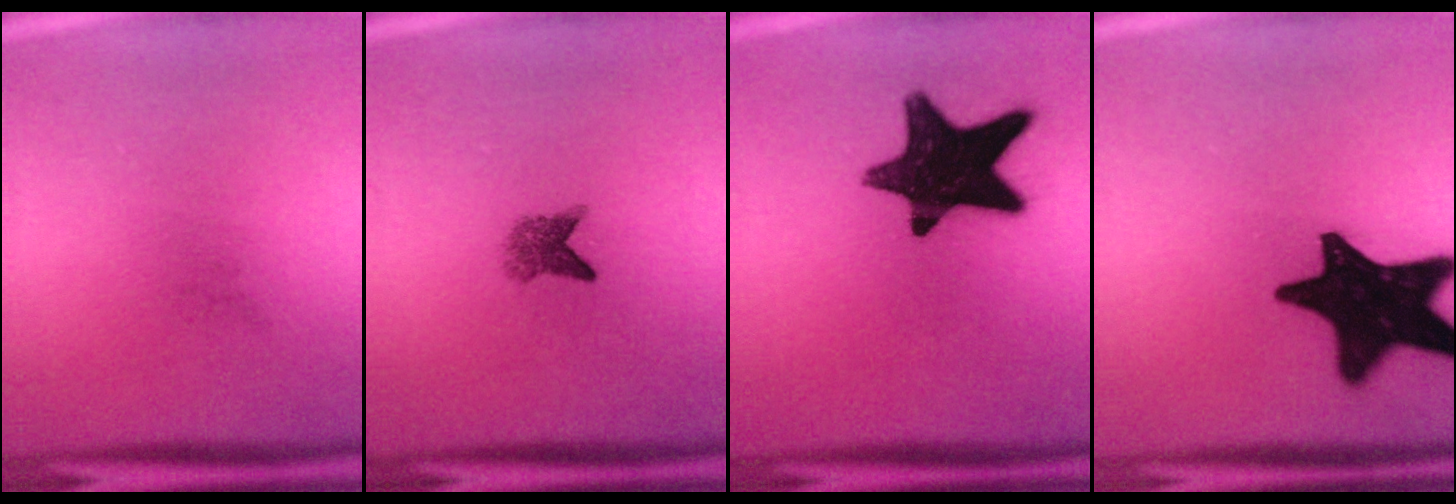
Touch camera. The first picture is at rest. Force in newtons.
{"total": 2.7}
{"total": 16.6}
{"total": 18.9}